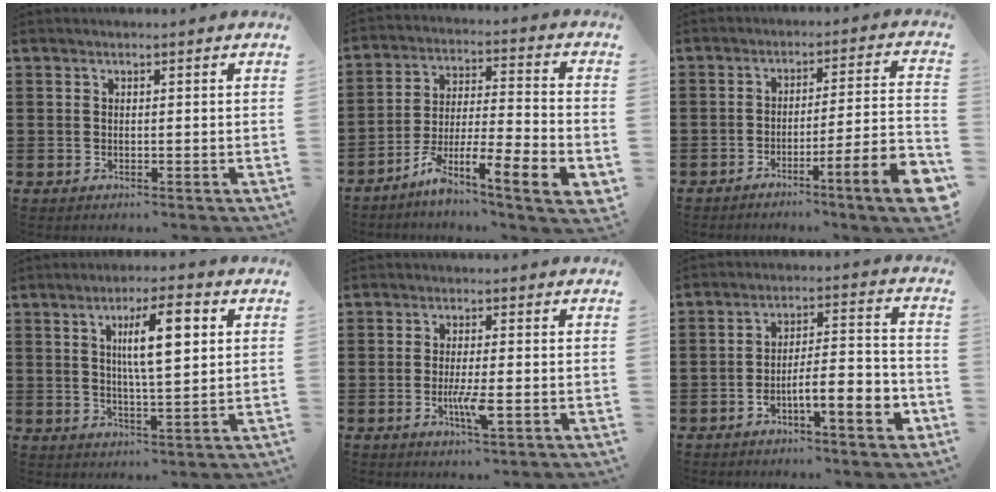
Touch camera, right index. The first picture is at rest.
{"total": 9.0, "force": [-6.0, 1.5, 6.6], "torque": [-0.120, -0.003, -0.115]}
{"total": 8.6, "force": [-5.7, 0.1, 6.4], "torque": [-0.097, -0.003, -0.107]}
{"total": 8.3, "force": [2.5, 1.9, 7.7], "torque": [-0.139, 0.002, 0.036]}
{"total": 4.4, "force": [-1.3, 0.6, 4.2], "torque": [-0.076, -0.007, -0.024]}
{"total": 7.7, "force": [-4.1, 1.7, 6.3], "torque": [-0.094, -0.001, -0.073]}